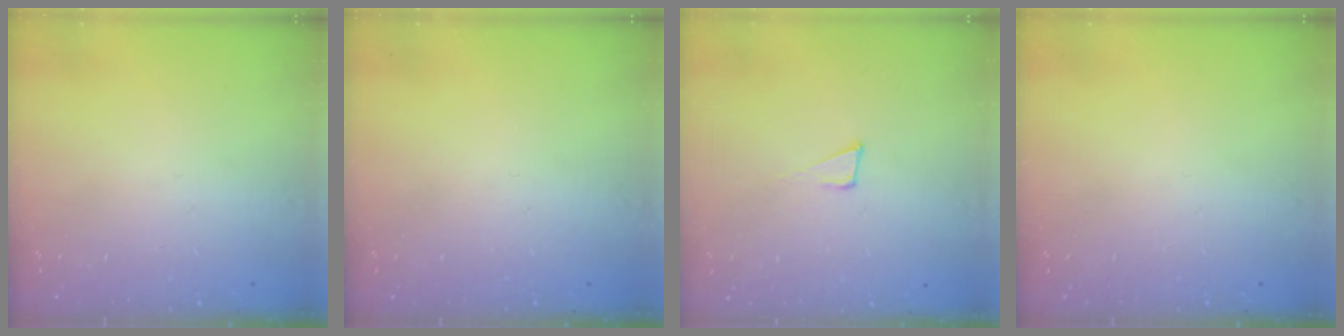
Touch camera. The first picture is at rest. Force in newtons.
{"total": 0.0}
{"total": 6.3, "press": 6.1, "slide": 1.2}
{"total": 0.0}